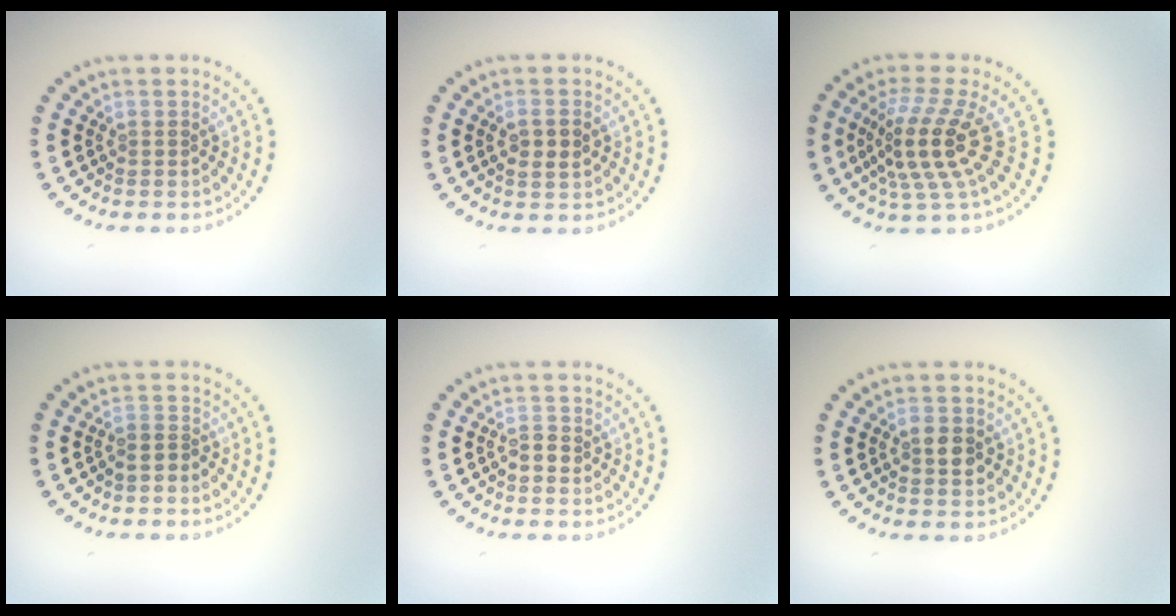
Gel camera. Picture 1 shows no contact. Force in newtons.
{"total": 2.1, "press": 2.0, "slide": 0.4}
{"total": 4.8, "press": 3.8, "slide": 3.0}
{"total": 1.1, "press": 0.9, "slide": 0.7}
{"total": 1.3, "press": 1.3, "slide": 0.2}
{"total": 2.5, "press": 2.5, "slide": 0.1}